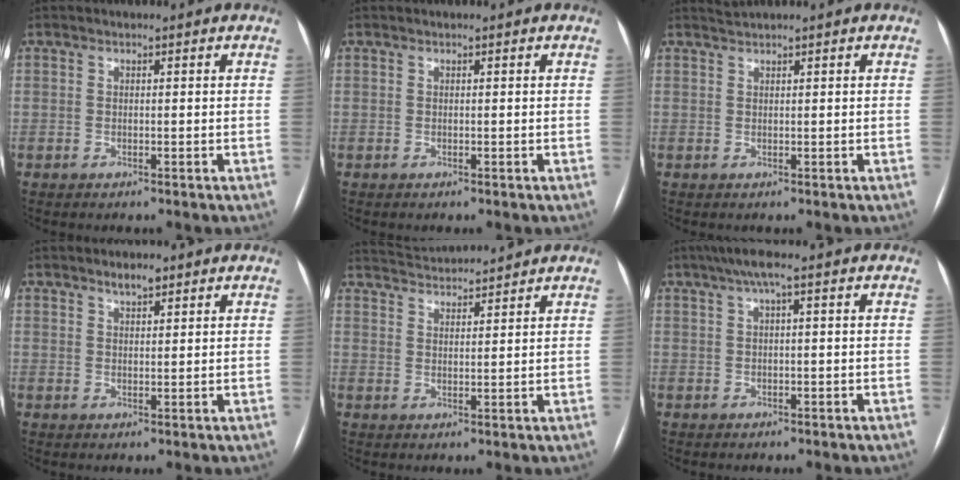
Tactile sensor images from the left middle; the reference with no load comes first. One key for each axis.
{"total": 0.0}
{"total": 1.0, "fx": 0.8, "fy": -0.5, "fz": -0.1, "tx": -0.004, "ty": 0.005, "tz": 0.025}
{"total": 2.1, "fx": 1.6, "fy": 0.6, "fz": 1.1, "tx": -0.023, "ty": 0.000, "tz": 0.028}
{"total": 7.3, "fx": 7.2, "fy": -0.8, "fz": 0.9, "tx": -0.030, "ty": 0.019, "tz": 0.118}
{"total": 3.4, "fx": 1.6, "fy": 0.0, "fz": 3.0, "tx": -0.059, "ty": 0.024, "tz": 0.032}